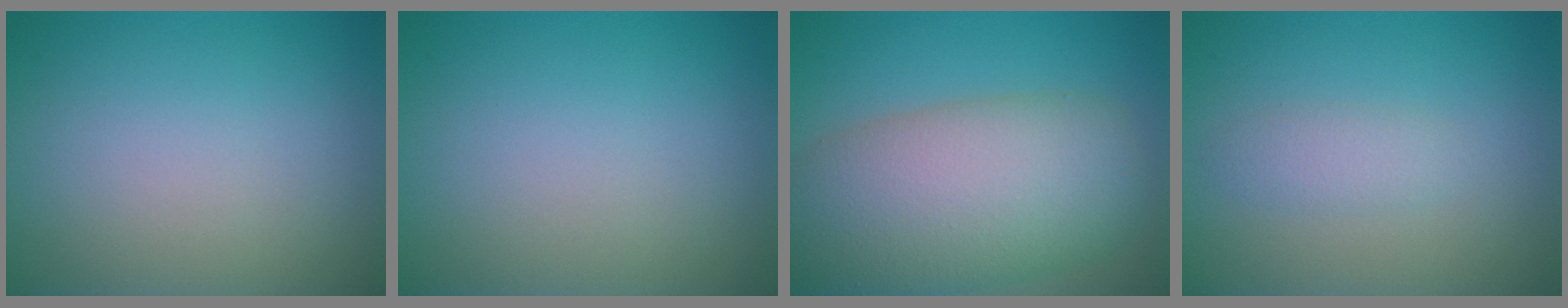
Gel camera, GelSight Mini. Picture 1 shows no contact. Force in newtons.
{"total": 0.0}
{"total": 11.1, "press": 11.0, "slide": 0.6}
{"total": 1.6, "press": 1.6, "slide": 0.1}